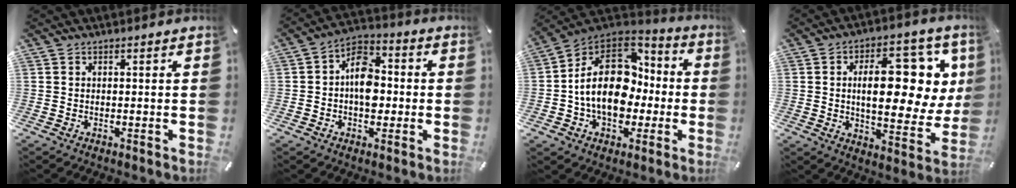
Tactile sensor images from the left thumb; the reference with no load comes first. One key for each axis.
{"total": 9.9, "fx": -1.2, "fy": 6.9, "fz": 6.9, "tx": -0.110, "ty": 0.014, "tz": -0.023}
{"total": 19.3, "fx": -0.7, "fy": 14.2, "fz": 13.0, "tx": -0.243, "ty": 0.009, "tz": -0.007}
{"total": 19.8, "fx": 4.8, "fy": 9.7, "fz": 16.6, "tx": -0.224, "ty": -0.026, "tz": 0.076}